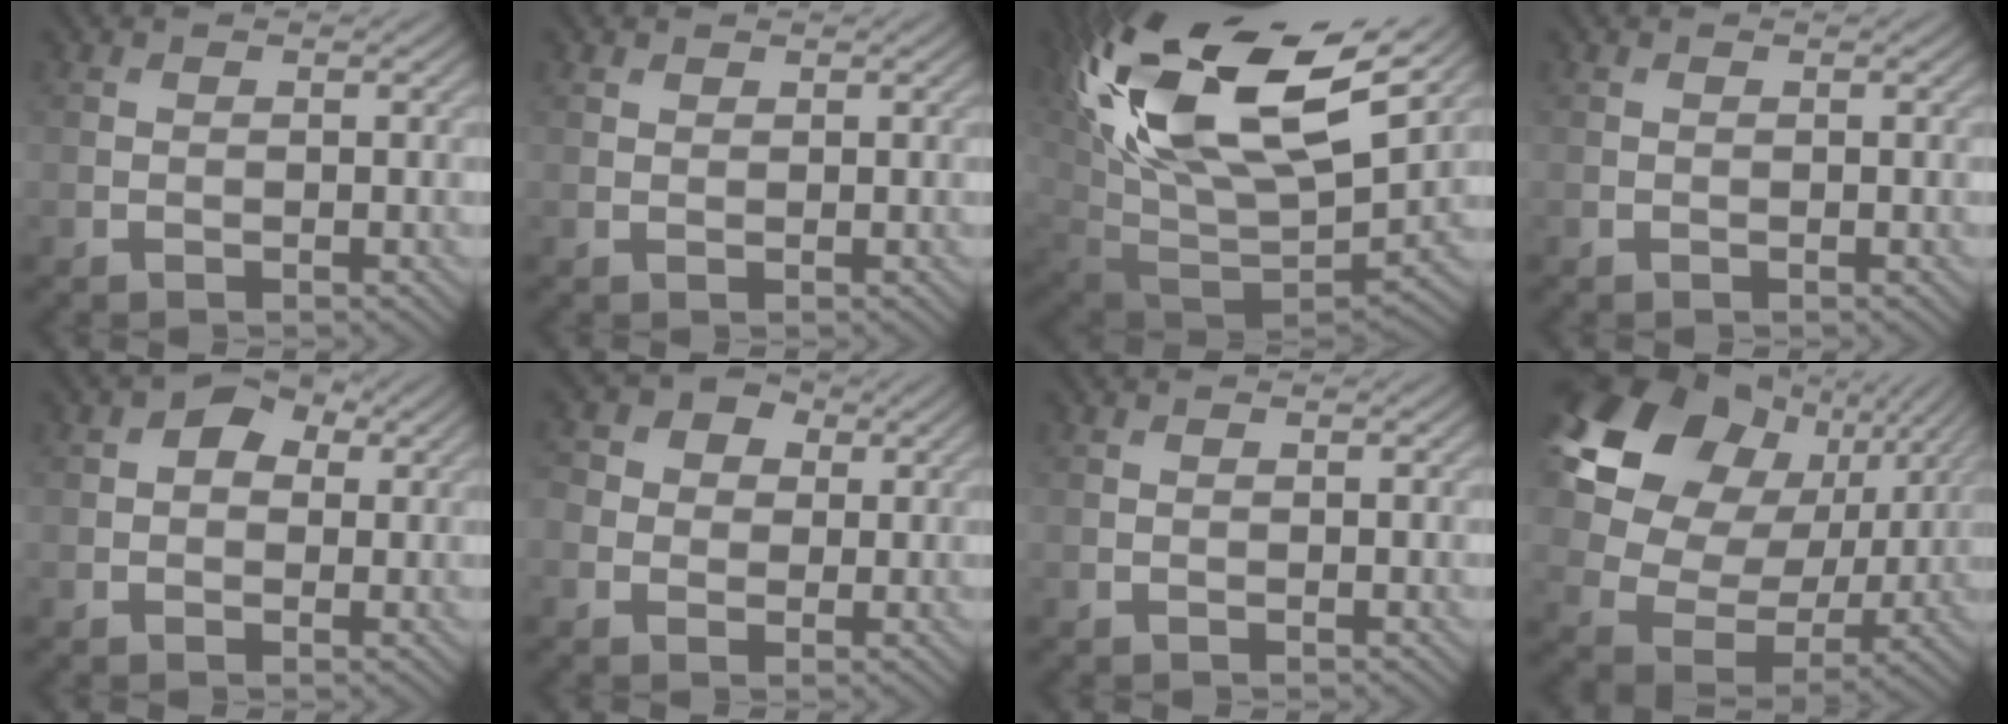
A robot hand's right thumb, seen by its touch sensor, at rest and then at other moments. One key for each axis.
{"total": 0.5, "fx": 0.5, "fy": 0.2, "fz": 0.1, "tx": 0.000, "ty": -0.001, "tz": 0.011}
{"total": 21.1, "fx": 9.5, "fy": 10.7, "fz": 15.5, "tx": -0.326, "ty": 0.010, "tz": 0.181}
{"total": 0.0}
{"total": 3.3, "fx": 1.0, "fy": 2.3, "fz": 2.1, "tx": -0.032, "ty": 0.003, "tz": 0.009}
{"total": 5.1, "fx": 0.8, "fy": 4.5, "fz": 2.3, "tx": -0.059, "ty": 0.014, "tz": -0.004}
{"total": 0.0}
{"total": 18.4, "fx": 7.3, "fy": 13.5, "fz": 10.2, "tx": -0.244, "ty": 0.036, "tz": 0.136}